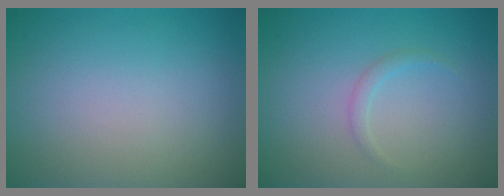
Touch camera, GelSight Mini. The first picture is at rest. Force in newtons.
{"total": 0.9, "press": 0.9, "slide": 0.1}